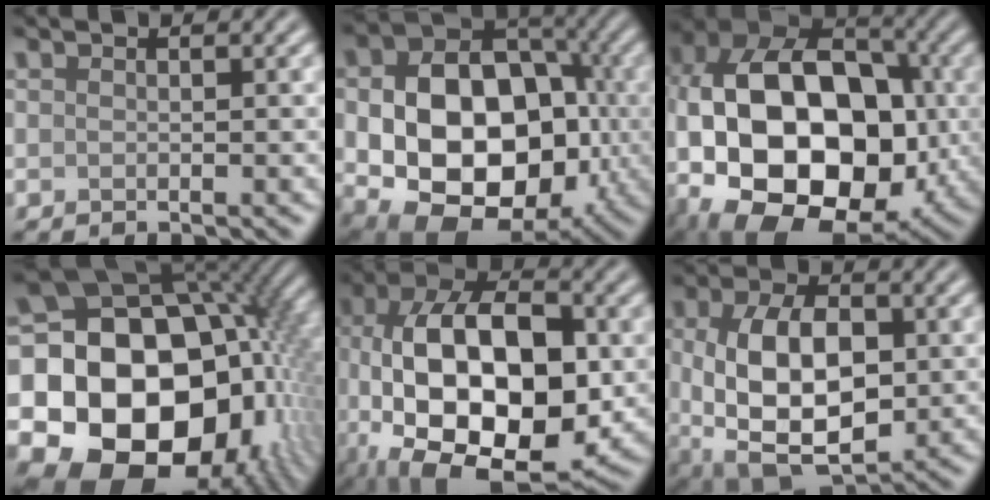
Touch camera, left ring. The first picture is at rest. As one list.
[{"total": 15.9, "force": [-2.2, 11.4, 10.9], "torque": [-0.138, -0.021, -0.036]}, {"total": 18.1, "force": [-3.5, 12.1, 13.0], "torque": [-0.224, 0.002, -0.061]}, {"total": 21.8, "force": [-3.3, 16.8, 13.6], "torque": [-0.229, -0.017, -0.058]}, {"total": 16.8, "force": [-2.0, 9.2, 13.9], "torque": [-0.217, -0.006, -0.031]}, {"total": 11.1, "force": [-0.4, 6.6, 8.9], "torque": [-0.174, -0.009, -0.003]}]